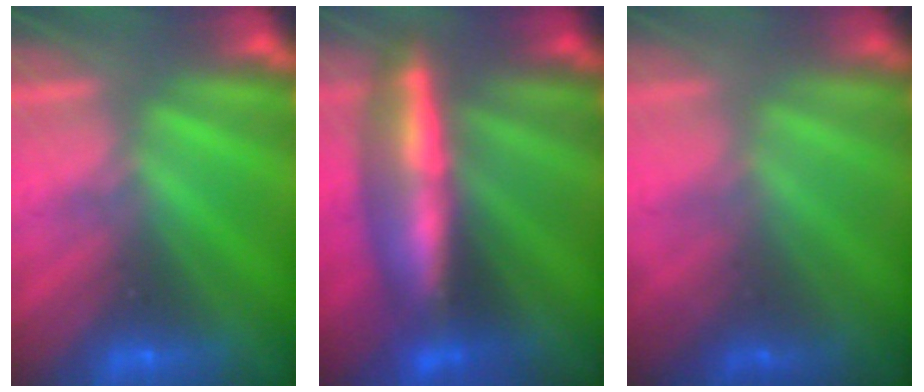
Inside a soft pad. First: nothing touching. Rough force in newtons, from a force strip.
{"total": 6.3}
{"total": 1.1}